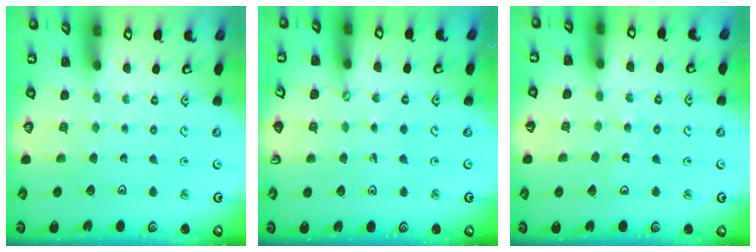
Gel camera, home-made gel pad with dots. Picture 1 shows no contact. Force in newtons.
{"total": 1.6, "press": 1.6, "slide": 0.1}
{"total": 8.0, "press": 7.9, "slide": 0.9}